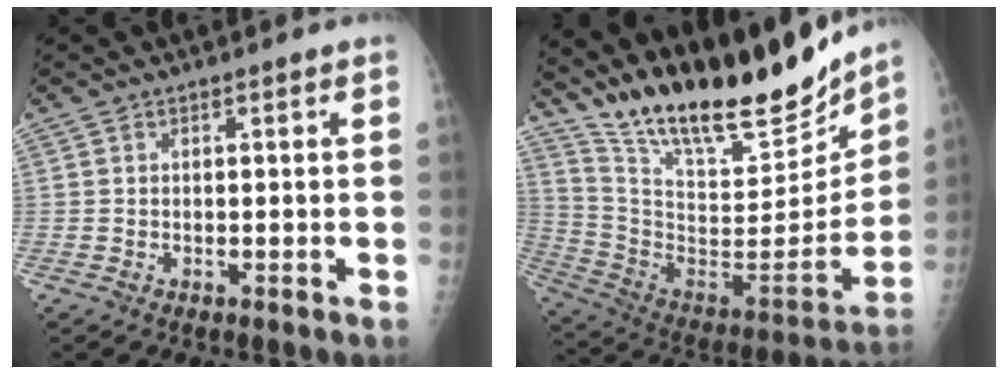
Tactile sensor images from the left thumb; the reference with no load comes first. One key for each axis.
{"total": 26.6, "fx": 21.8, "fy": 7.2, "fz": 13.4, "tx": -0.192, "ty": -0.103, "tz": 0.362}